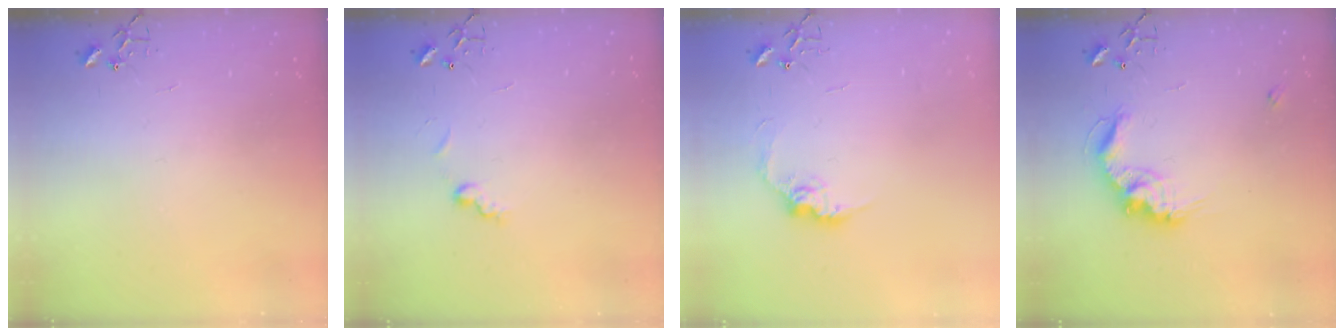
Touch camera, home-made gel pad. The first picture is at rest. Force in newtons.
{"total": 6.9, "press": 6.9, "slide": 0.7}
{"total": 10.1, "press": 10.0, "slide": 0.5}
{"total": 12.6, "press": 12.6, "slide": 0.4}